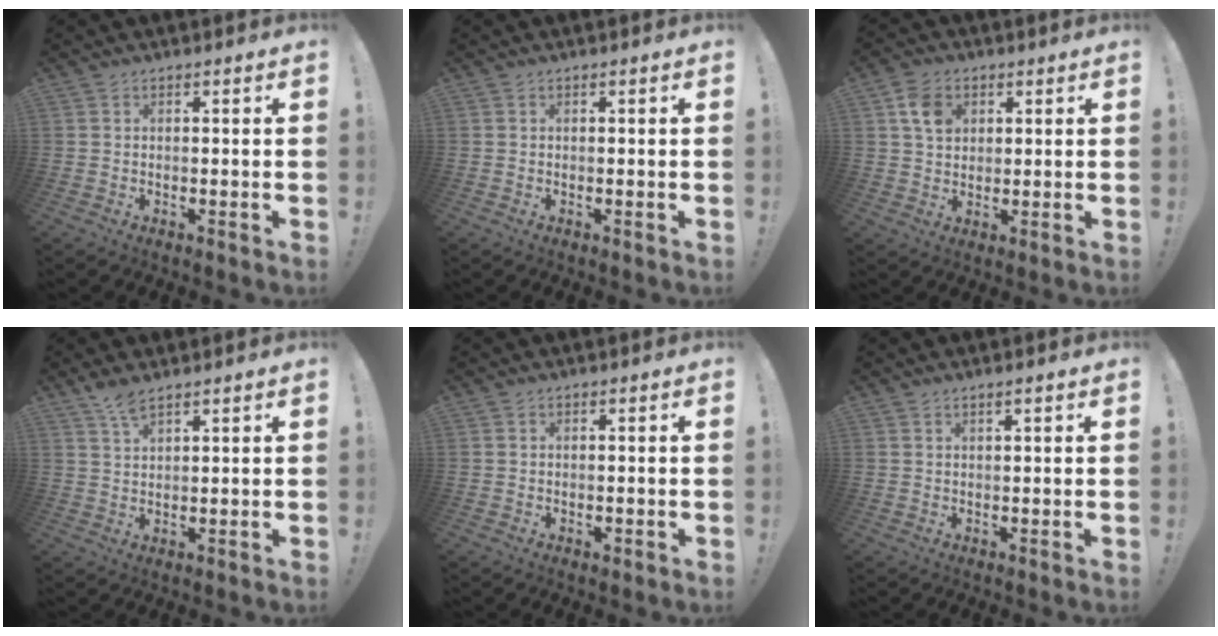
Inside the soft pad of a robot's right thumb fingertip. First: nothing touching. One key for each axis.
{"total": 0.0}
{"total": 8.2, "fx": 3.0, "fy": 6.2, "fz": 4.3, "tx": -0.069, "ty": 0.004, "tz": 0.061}
{"total": 4.5, "fx": 3.4, "fy": 1.1, "fz": 2.8, "tx": -0.055, "ty": -0.016, "tz": 0.061}
{"total": 0.7, "fx": -0.2, "fy": 0.6, "fz": 0.4, "tx": -0.007, "ty": 0.004, "tz": -0.002}
{"total": 1.4, "fx": 0.9, "fy": 0.0, "fz": 1.0, "tx": -0.030, "ty": 0.004, "tz": 0.017}